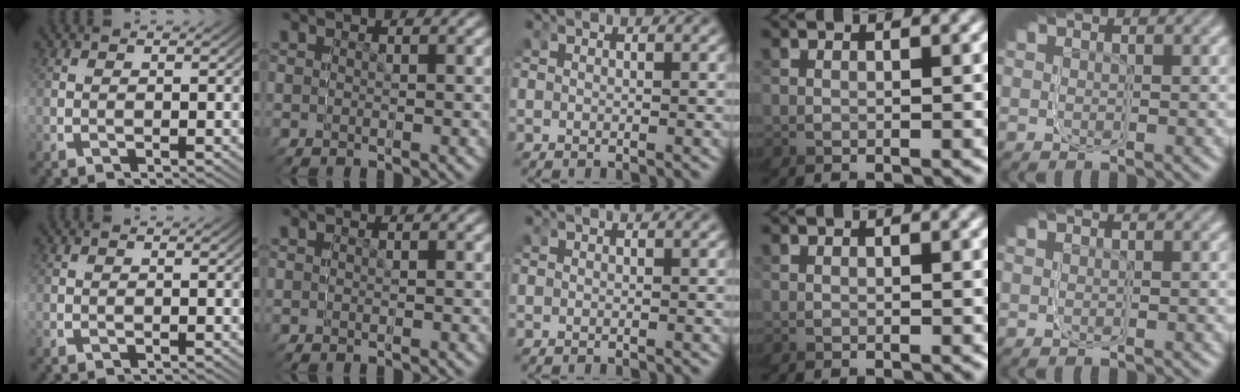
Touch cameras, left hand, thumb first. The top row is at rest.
{}